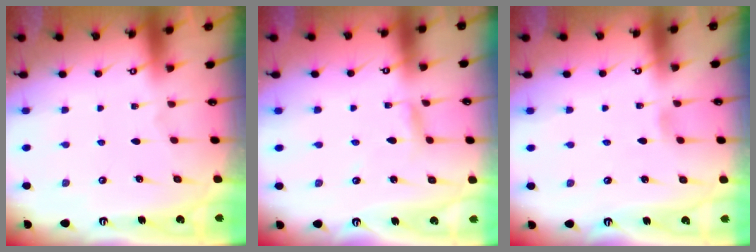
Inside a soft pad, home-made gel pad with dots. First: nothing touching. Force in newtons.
{"total": 2.2, "press": 2.2, "slide": 0.1}
{"total": 2.9, "press": 2.9, "slide": 0.3}